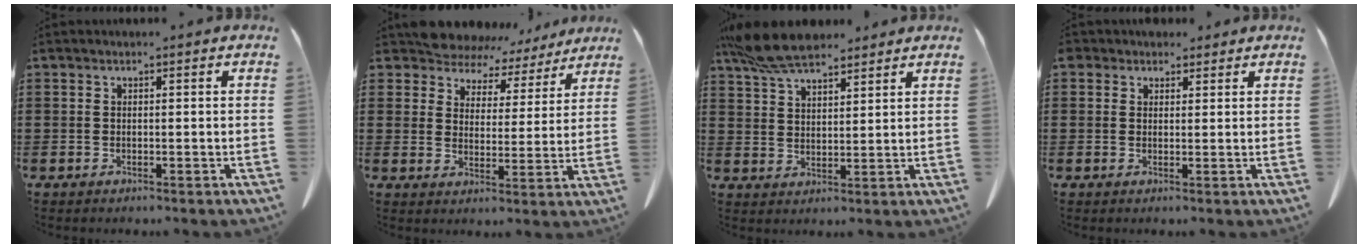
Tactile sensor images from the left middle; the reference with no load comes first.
{"total": 6.0, "force": [5.7, 1.8, 0.2], "torque": [-0.041, -0.037, 0.100]}
{"total": 8.1, "force": [6.9, 2.4, 3.6], "torque": [-0.093, -0.008, 0.130]}
{"total": 2.4, "force": [1.8, 1.4, 0.6], "torque": [-0.009, 0.006, 0.033]}